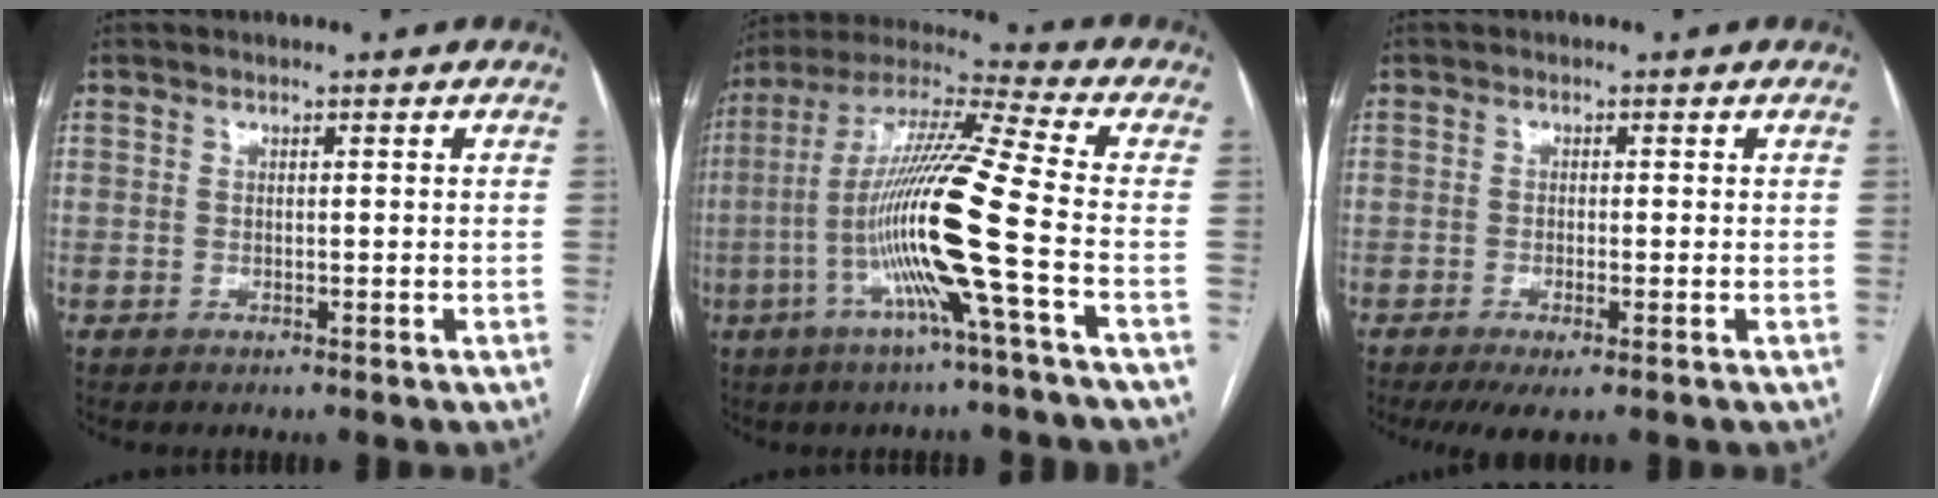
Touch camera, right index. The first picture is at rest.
{"total": 17.0, "force": [-4.6, -1.5, 16.3], "torque": [-0.316, -0.003, -0.101]}
{"total": 3.6, "force": [-1.8, 0.6, 3.1], "torque": [-0.056, -0.011, -0.029]}